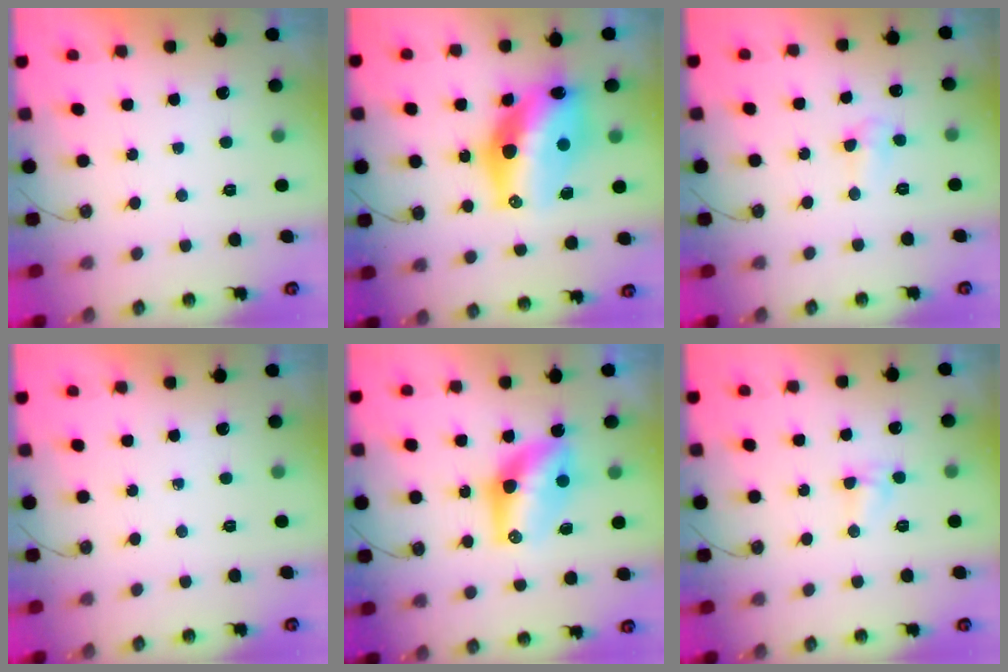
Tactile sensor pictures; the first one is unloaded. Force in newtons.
{"total": 17.4, "press": 17.1, "slide": 3.3}
{"total": 4.9, "press": 4.8, "slide": 0.8}
{"total": 0.0}
{"total": 10.4, "press": 10.4, "slide": 0.6}
{"total": 4.8, "press": 4.8, "slide": 0.5}